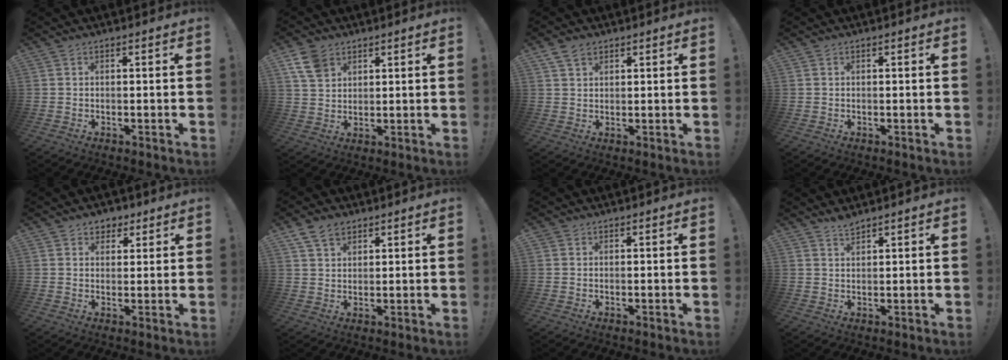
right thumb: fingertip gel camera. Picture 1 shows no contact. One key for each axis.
{"total": 8.0, "fx": 4.7, "fy": 5.3, "fz": 3.8, "tx": -0.070, "ty": -0.017, "tz": 0.092}
{"total": 4.0, "fx": 2.5, "fy": 2.5, "fz": 1.8, "tx": -0.028, "ty": -0.007, "tz": 0.045}
{"total": 0.0}
{"total": 4.6, "fx": 2.6, "fy": 3.7, "fz": 0.7, "tx": 0.000, "ty": -0.014, "tz": 0.049}
{"total": 6.2, "fx": 4.0, "fy": 4.0, "fz": 2.4, "tx": -0.039, "ty": -0.015, "tz": 0.077}
{"total": 0.8, "fx": 0.5, "fy": 0.6, "fz": 0.1, "tx": 0.002, "ty": 0.000, "tz": 0.009}
{"total": 2.7, "fx": 2.5, "fy": 0.5, "fz": 0.8, "tx": -0.006, "ty": -0.016, "tz": 0.042}